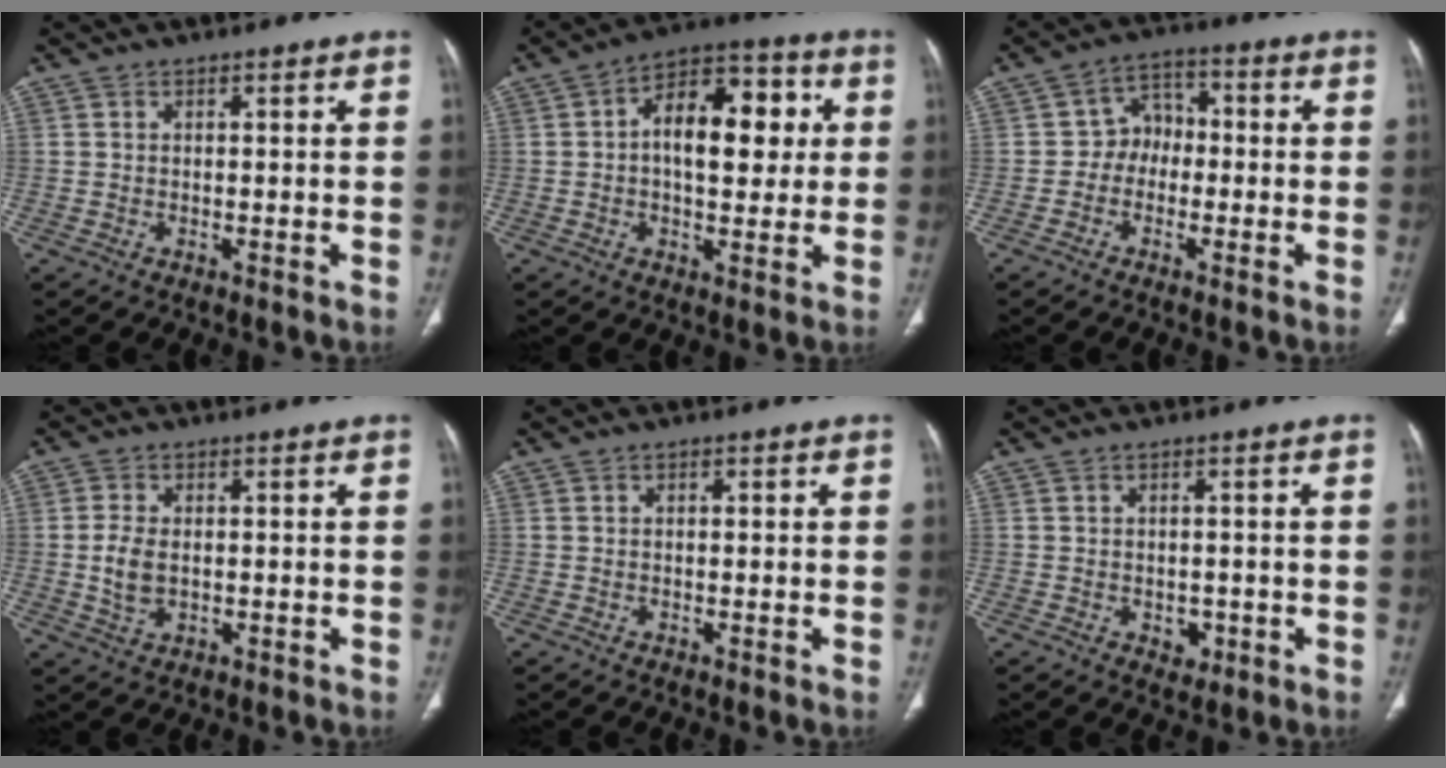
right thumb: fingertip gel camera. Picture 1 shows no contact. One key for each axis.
{"total": 14.6, "fx": 1.8, "fy": 8.2, "fz": 11.9, "tx": -0.148, "ty": 0.024, "tz": 0.021}
{"total": 6.1, "fx": -1.1, "fy": 4.9, "fz": 3.3, "tx": -0.025, "ty": 0.029, "tz": -0.034}
{"total": 5.1, "fx": -0.1, "fy": 3.2, "fz": 3.9, "tx": -0.082, "ty": -0.002, "tz": 0.002}
{"total": 0.8, "fx": 0.1, "fy": 0.3, "fz": 0.7, "tx": -0.017, "ty": 0.004, "tz": 0.004}
{"total": 2.4, "fx": -0.9, "fy": 1.9, "fz": 1.2, "tx": -0.007, "ty": 0.004, "tz": -0.007}